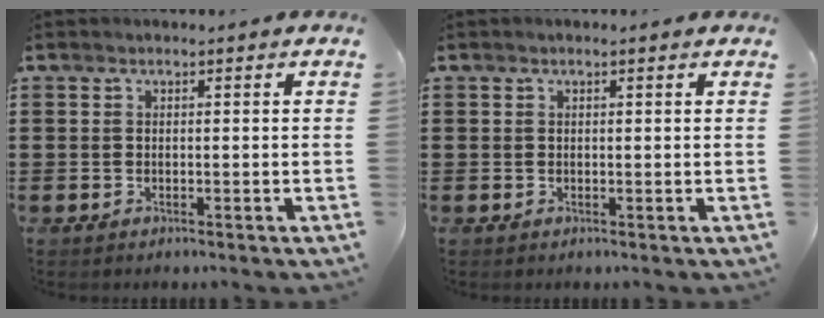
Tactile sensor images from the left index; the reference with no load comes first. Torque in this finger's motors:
{"motor_torque": [0.11, 0.07, -0.01, 0.00]}